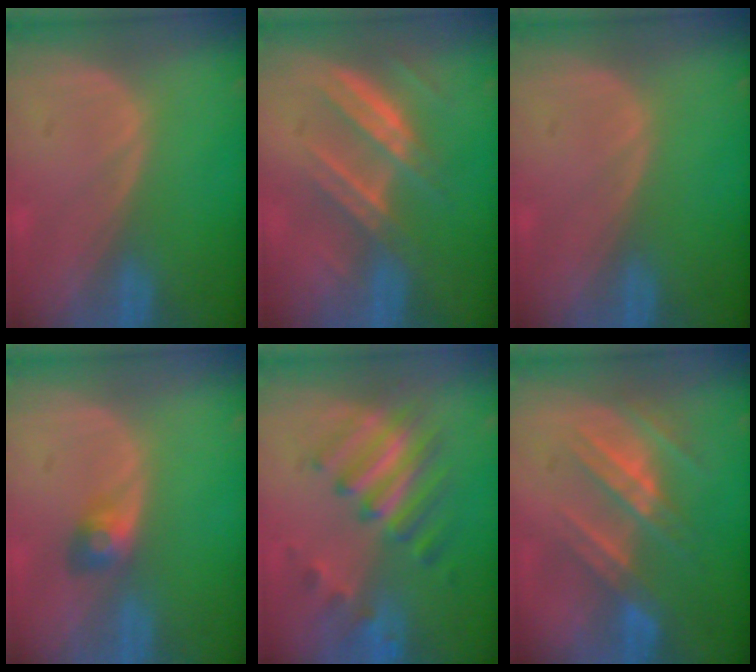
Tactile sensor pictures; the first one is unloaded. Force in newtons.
{"total": 7.7, "press": 6.9, "slide": 3.5}
{"total": 0.0}
{"total": 3.0, "press": 2.6, "slide": 1.4}
{"total": 7.7, "press": 7.6, "slide": 0.9}
{"total": 7.8, "press": 7.4, "slide": 2.6}